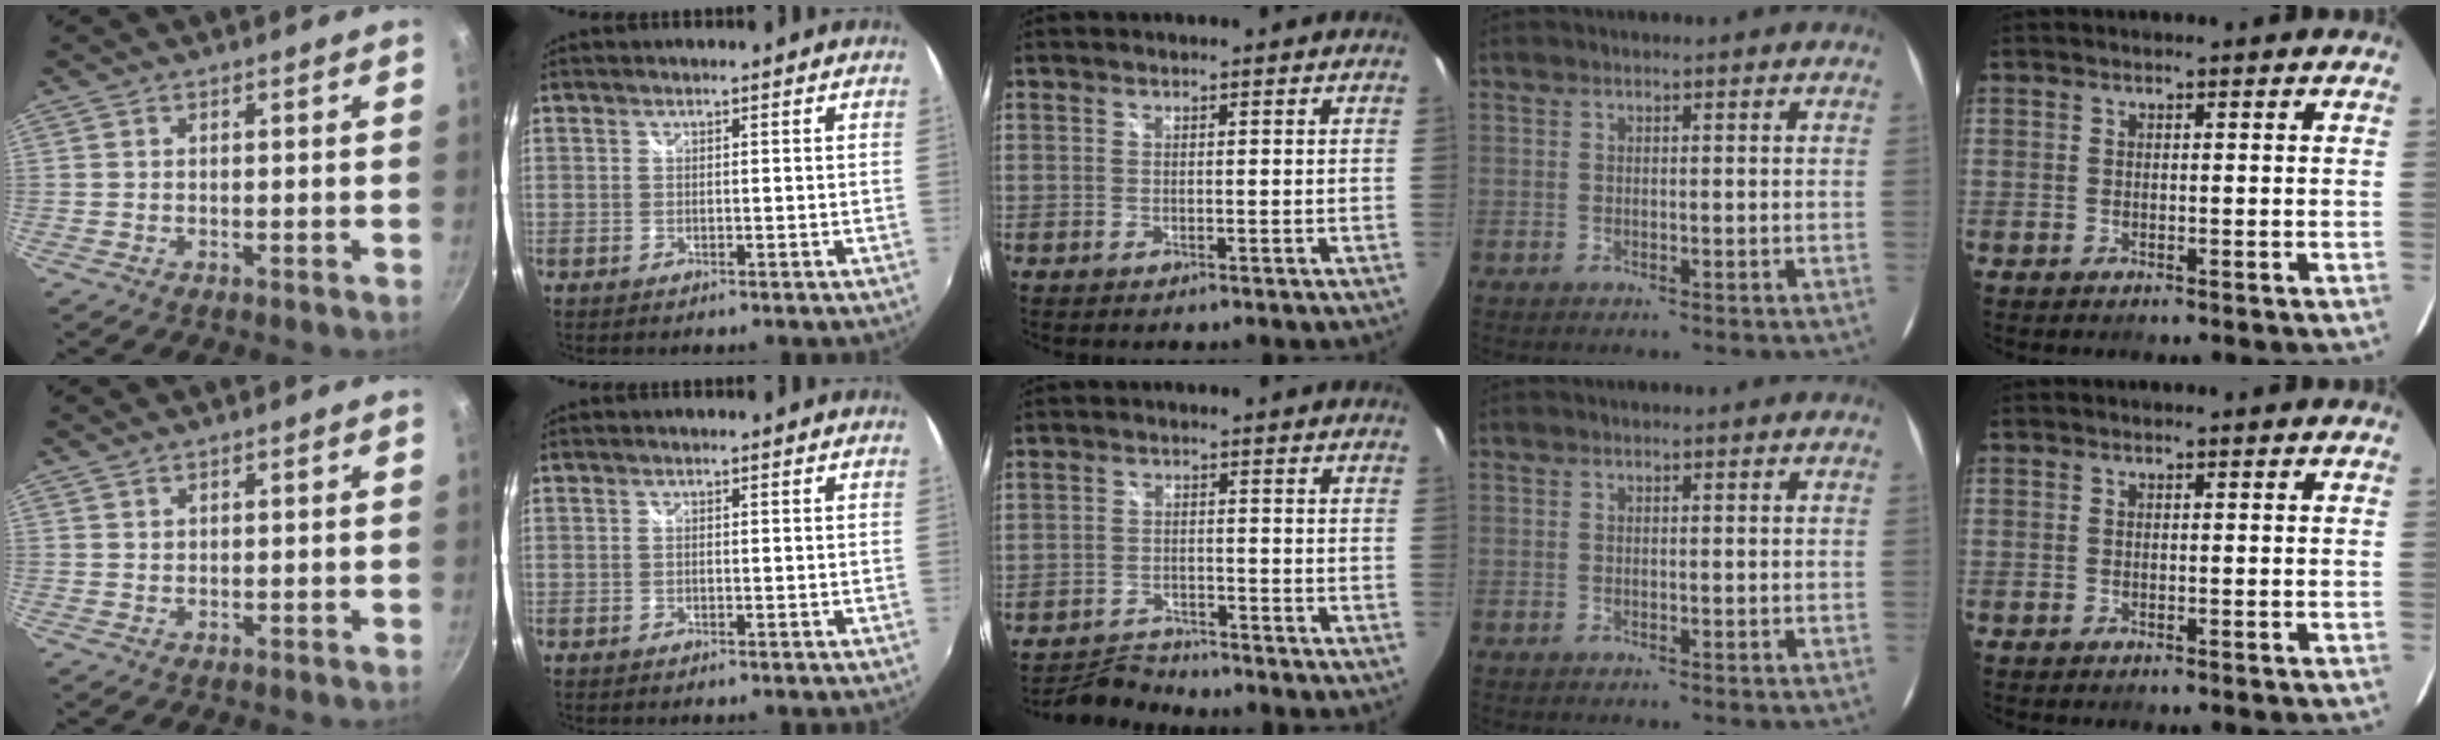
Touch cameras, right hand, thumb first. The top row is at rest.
{"thumb": {"total": 0.6, "force": [0.5, 0.2, 0.1], "torque": [0.000, -0.005, 0.010]}, "middle": {"total": 4.5, "force": [-4.4, 0.7, -0.4], "torque": [-0.008, 0.011, -0.082]}}